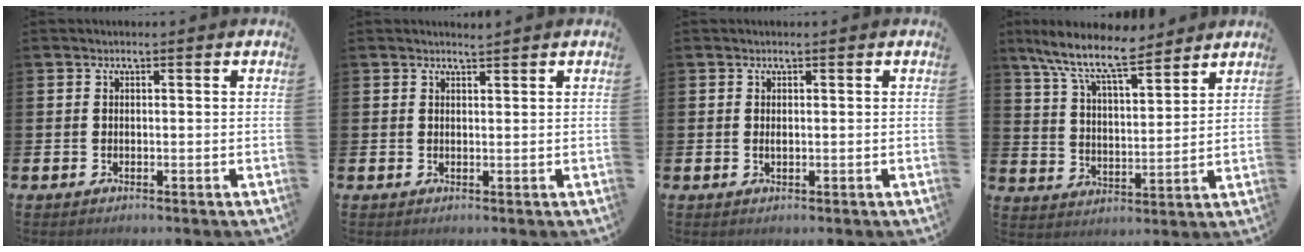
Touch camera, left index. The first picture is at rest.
{"total": 1.4, "force": [1.4, -0.1, 0.0], "torque": [0.001, -0.006, 0.025]}
{"total": 0.5, "force": [0.2, 0.1, 0.5], "torque": [-0.007, -0.001, 0.003]}
{"total": 10.2, "force": [8.8, 2.0, 4.6], "torque": [-0.116, -0.044, 0.155]}